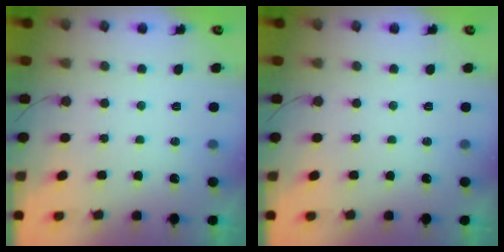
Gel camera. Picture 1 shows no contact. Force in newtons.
{"total": 0.0}